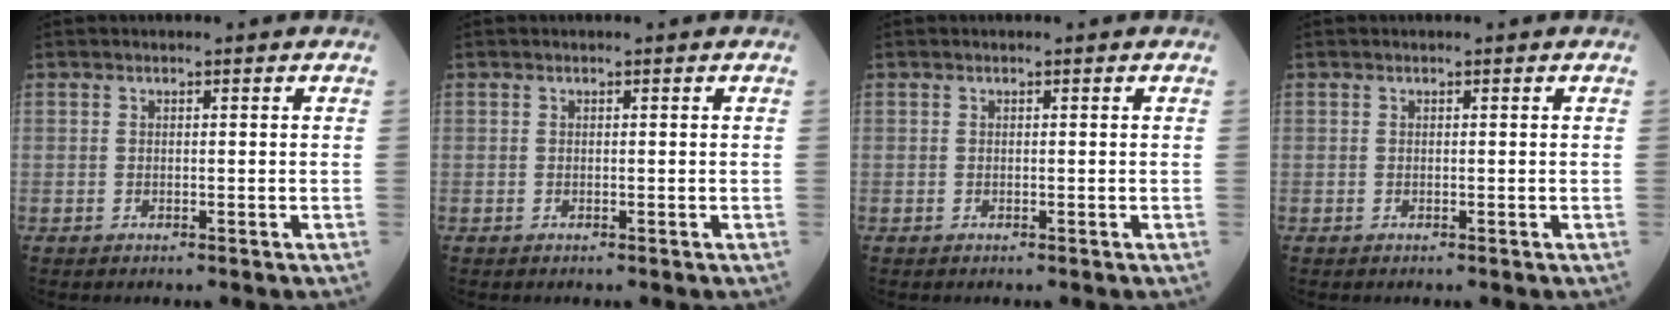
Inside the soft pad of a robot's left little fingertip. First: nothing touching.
{"total": 0.0}
{"total": 0.0}
{"total": 0.0}